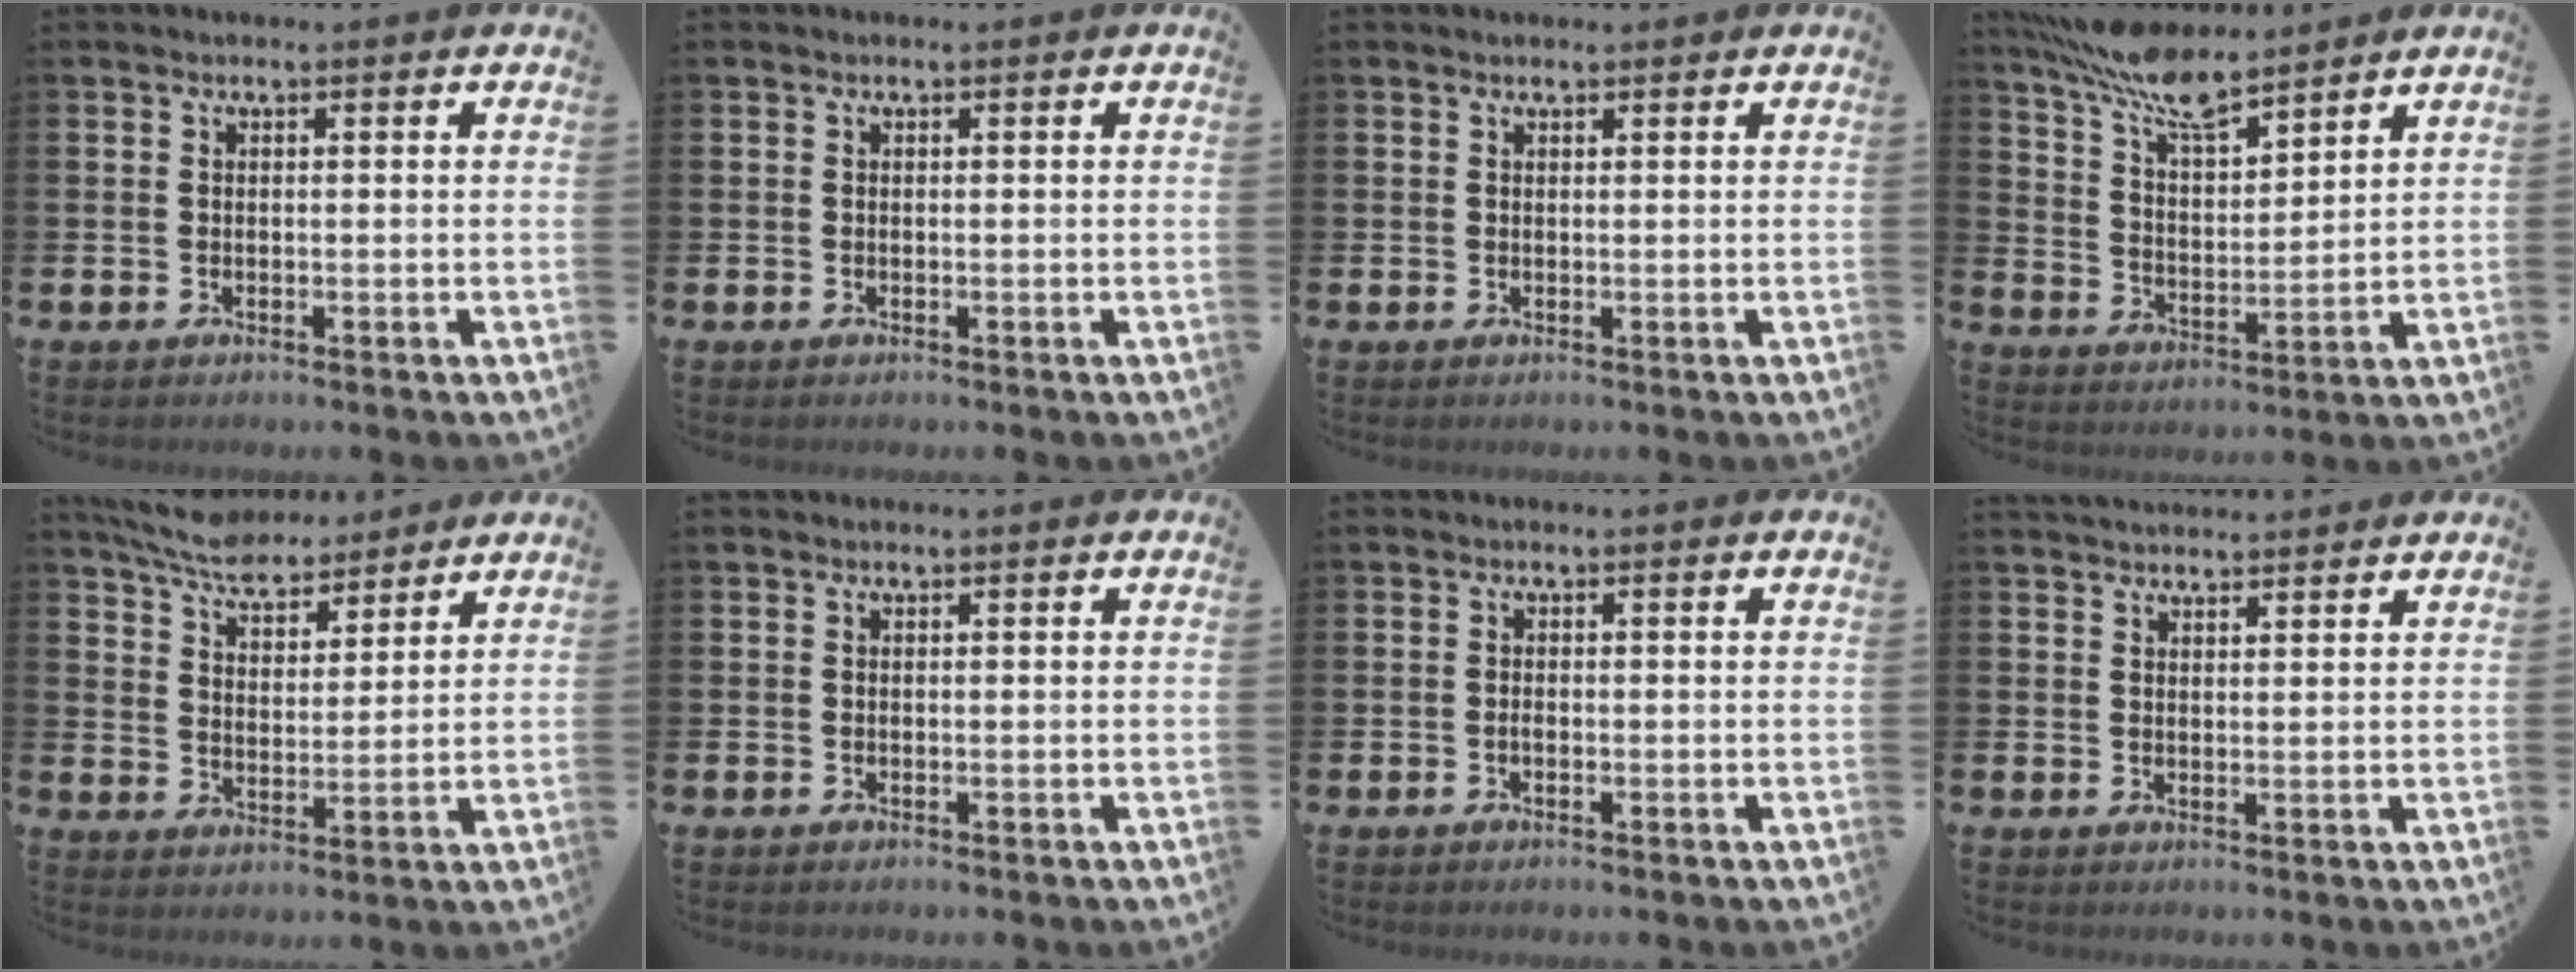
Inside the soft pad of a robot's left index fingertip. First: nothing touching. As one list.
[{"total": 0.0}, {"total": 0.7, "force": [0.7, 0.2, 0.1], "torque": [0.005, -0.001, 0.011]}, {"total": 9.2, "force": [8.0, 2.2, 3.9], "torque": [-0.101, -0.037, 0.146]}, {"total": 6.7, "force": [6.3, 1.7, 1.6], "torque": [-0.061, -0.028, 0.114]}, {"total": 0.0}, {"total": 0.5, "force": [-0.3, 0.2, 0.4], "torque": [-0.014, 0.000, -0.005]}, {"total": 2.7, "force": [2.7, 0.3, 0.1], "torque": [-0.008, -0.011, 0.050]}]